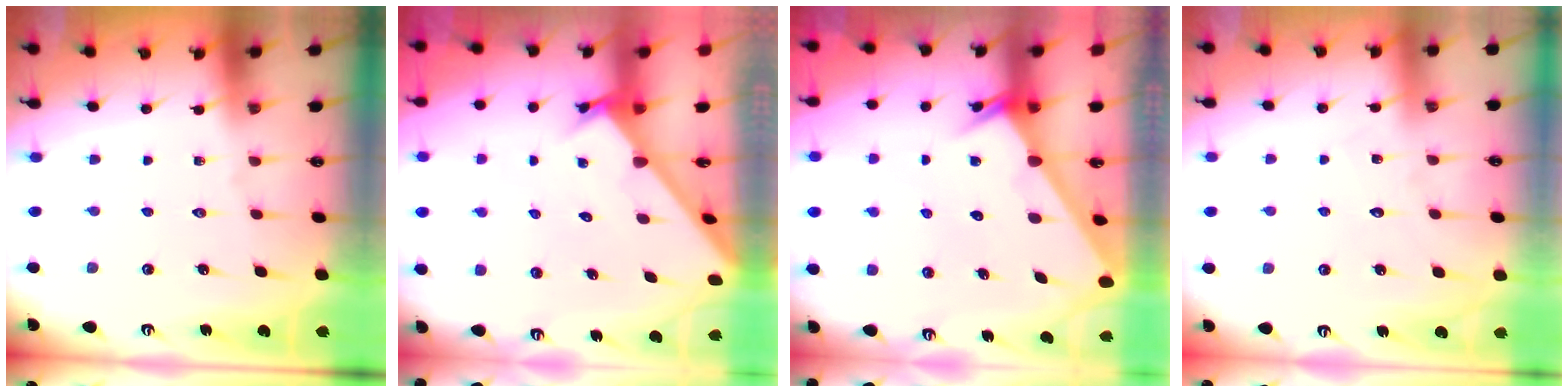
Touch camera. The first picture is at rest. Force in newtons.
{"total": 2.5, "press": 2.5, "slide": 0.1}
{"total": 2.2, "press": 2.2, "slide": 0.1}
{"total": 3.7, "press": 3.7, "slide": 0.4}